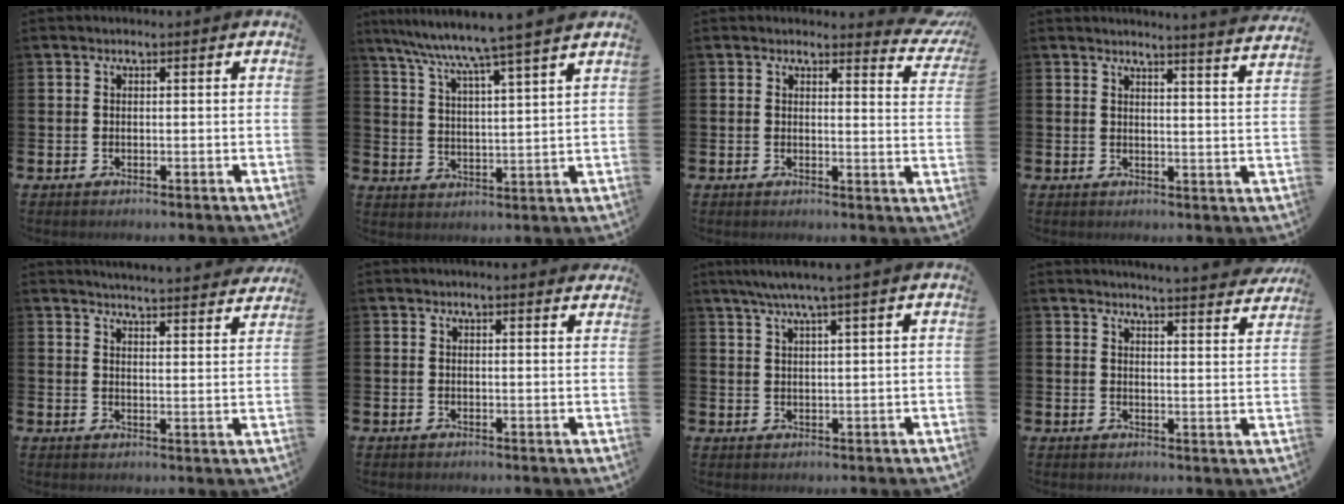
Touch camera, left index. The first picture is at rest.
{"total": 7.4, "force": [6.8, -1.0, 2.8], "torque": [-0.088, -0.046, 0.114]}
{"total": 3.0, "force": [2.9, 0.8, 0.4], "torque": [0.007, -0.027, 0.044]}
{"total": 3.6, "force": [3.5, -0.9, 0.1], "torque": [0.001, -0.034, 0.059]}
{"total": 4.9, "force": [4.8, -0.1, 0.3], "torque": [-0.018, -0.035, 0.086]}
{"total": 1.6, "force": [1.6, -0.1, 0.1], "torque": [0.004, -0.010, 0.028]}
{"total": 4.2, "force": [3.5, -0.8, 2.3], "torque": [-0.058, -0.005, 0.062]}
{"total": 4.8, "force": [4.8, -0.4, 0.4], "torque": [-0.012, -0.037, 0.082]}